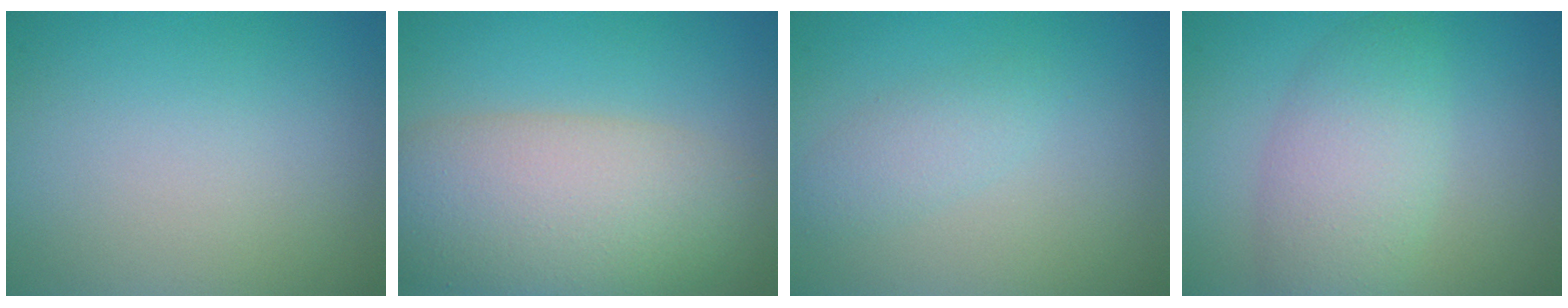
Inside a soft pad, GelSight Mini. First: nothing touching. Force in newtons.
{"total": 9.4, "press": 9.4, "slide": 0.5}
{"total": 1.8, "press": 1.8, "slide": 0.0}
{"total": 4.9, "press": 4.9, "slide": 0.2}